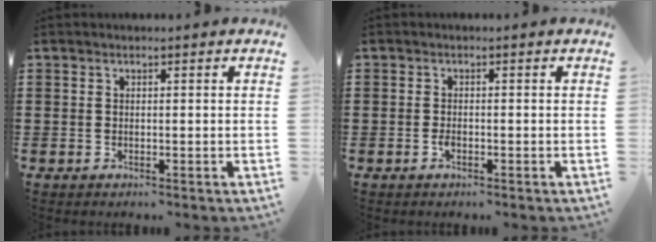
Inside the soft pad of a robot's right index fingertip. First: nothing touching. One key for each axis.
{"total": 1.3, "fx": -0.5, "fy": 0.4, "fz": 1.0, "tx": -0.031, "ty": -0.009, "tz": -0.011}